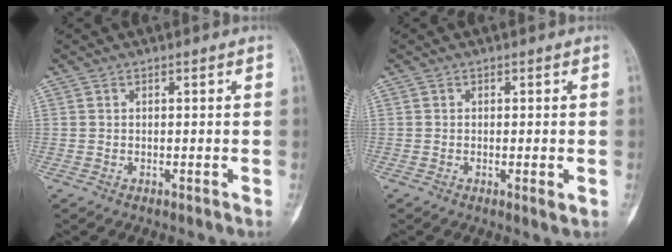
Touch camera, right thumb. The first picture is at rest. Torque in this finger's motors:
{"motor_torque": [-0.30, 0.07, -0.11, -0.01, -0.09]}